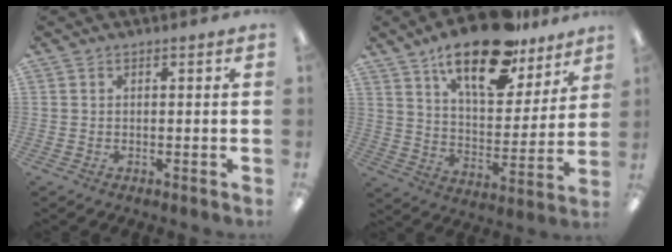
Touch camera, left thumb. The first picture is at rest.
{"total": 20.2, "force": [14.4, 8.2, 11.6], "torque": [-0.191, -0.075, 0.244]}